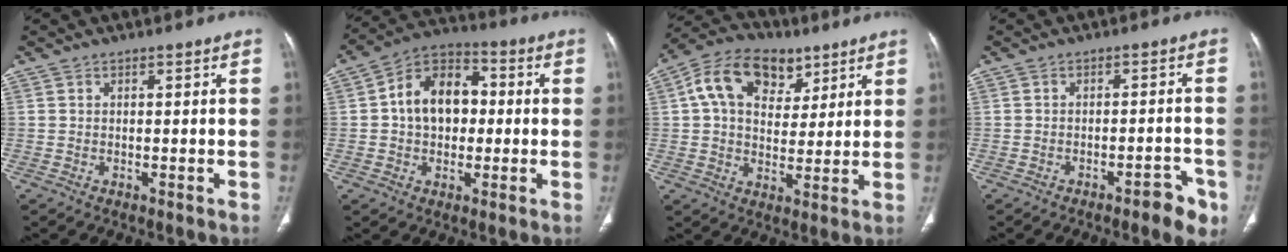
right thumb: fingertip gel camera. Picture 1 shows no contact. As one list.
[{"total": 12.7, "force": [0.9, 9.1, 8.9], "torque": [-0.115, 0.027, 0.004]}, {"total": 14.8, "force": [6.1, 10.1, 8.8], "torque": [-0.127, 0.000, 0.100]}, {"total": 5.6, "force": [-3.3, 1.8, 4.1], "torque": [-0.037, 0.022, -0.040]}]